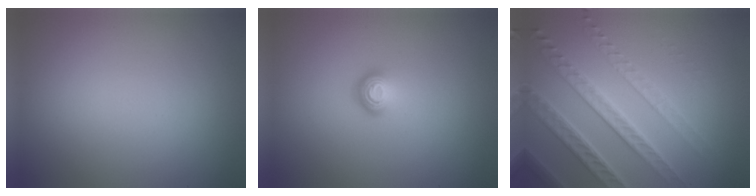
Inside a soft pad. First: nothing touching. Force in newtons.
{"total": 1.7, "press": 1.1, "slide": 1.3}
{"total": 6.0, "press": 4.6, "slide": 3.8}